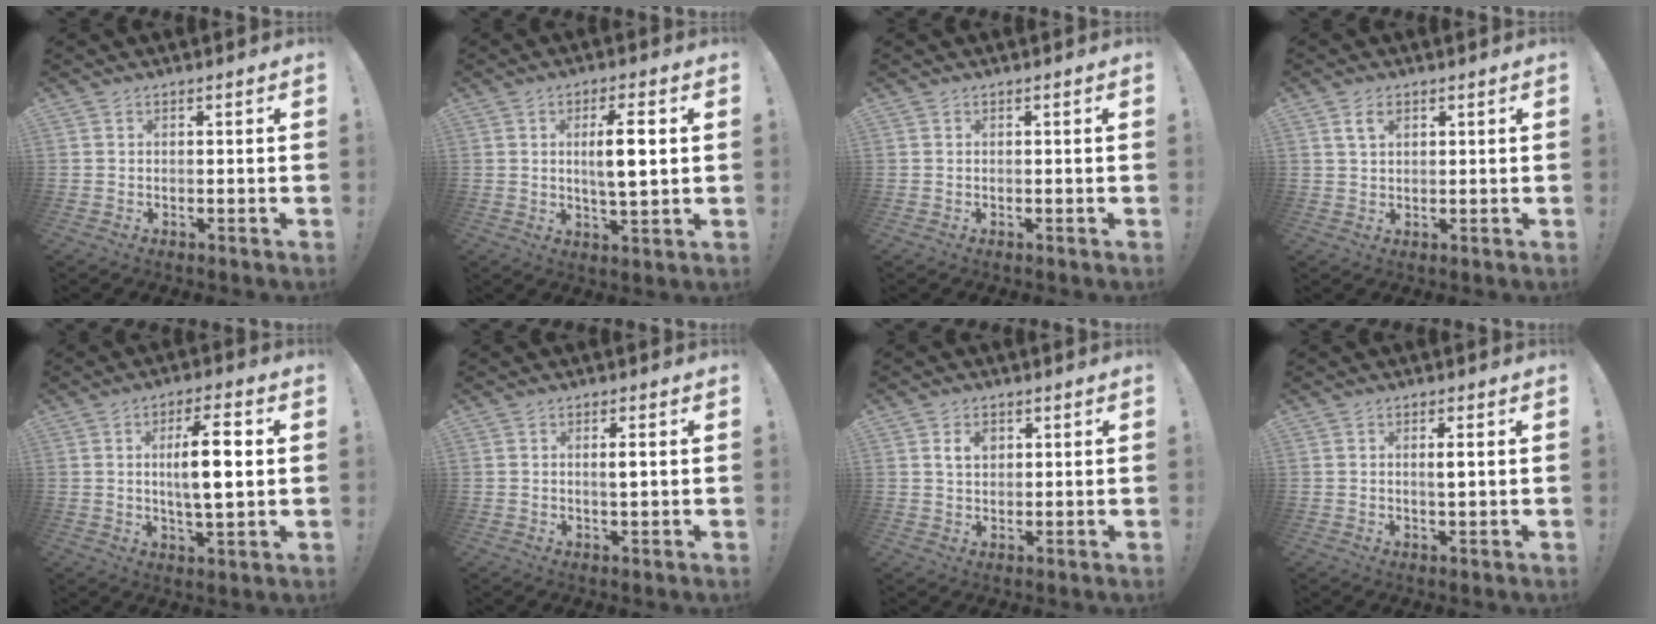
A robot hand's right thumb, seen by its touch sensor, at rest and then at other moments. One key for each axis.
{"total": 8.3, "fx": 1.5, "fy": 1.6, "fz": 8.0, "tx": -0.123, "ty": -0.003, "tz": 0.018}
{"total": 0.0}
{"total": 3.7, "fx": 1.8, "fy": 2.1, "fz": 2.4, "tx": -0.037, "ty": -0.001, "tz": 0.032}
{"total": 11.1, "fx": 1.3, "fy": 2.7, "fz": 10.7, "tx": -0.175, "ty": 0.000, "tz": 0.015}
{"total": 2.2, "fx": 0.5, "fy": 0.1, "fz": 2.2, "tx": -0.027, "ty": -0.007, "tz": 0.003}
{"total": 4.6, "fx": 1.6, "fy": 3.4, "fz": 2.6, "tx": -0.038, "ty": 0.001, "tz": 0.027}
{"total": 2.3, "fx": 0.6, "fy": 0.2, "fz": 2.2, "tx": -0.028, "ty": -0.007, "tz": 0.006}